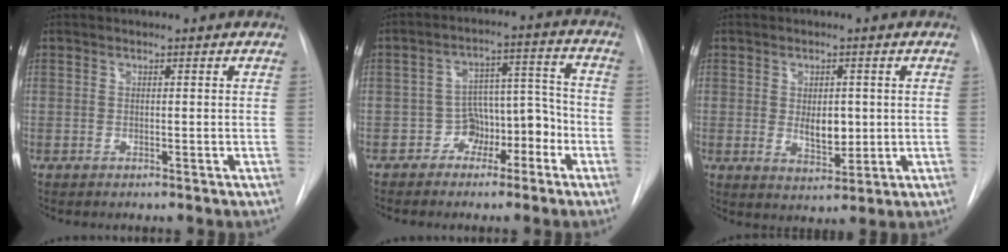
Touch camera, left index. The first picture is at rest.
{"total": 7.0, "force": [-4.3, 4.5, 3.1], "torque": [-0.030, 0.035, -0.066]}
{"total": 4.5, "force": [-0.5, 2.5, 3.8], "torque": [-0.056, -0.014, 0.003]}